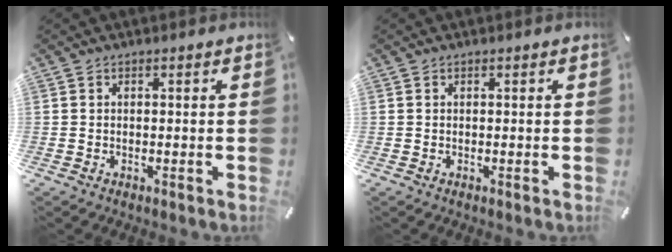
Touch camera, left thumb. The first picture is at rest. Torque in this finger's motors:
{"motor_torque": [0.00, 0.00, 0.00, 0.00, 0.00]}